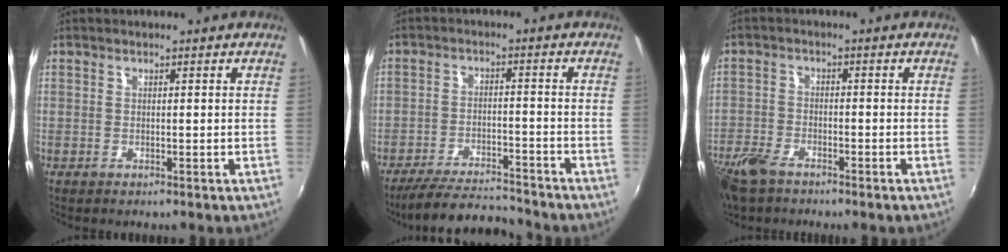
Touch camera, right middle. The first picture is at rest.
{"total": 11.5, "force": [-10.8, 1.6, 3.8], "torque": [-0.099, -0.001, -0.172]}
{"total": 8.1, "force": [-6.0, 3.4, 4.3], "torque": [-0.118, -0.018, -0.120]}